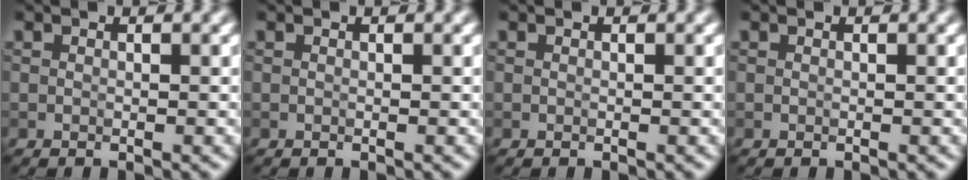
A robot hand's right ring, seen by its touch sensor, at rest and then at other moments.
{"total": 0.0}
{"total": 0.0}
{"total": 0.0}